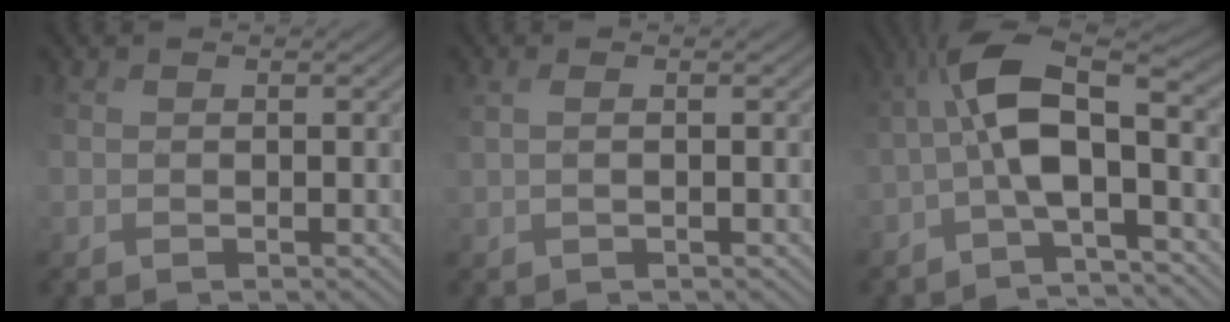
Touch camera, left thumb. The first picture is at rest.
{"total": 1.3, "force": [0.5, -1.2, -0.1], "torque": [0.012, 0.008, 0.013]}
{"total": 7.8, "force": [-1.5, 1.3, 7.6], "torque": [-0.126, 0.025, -0.039]}